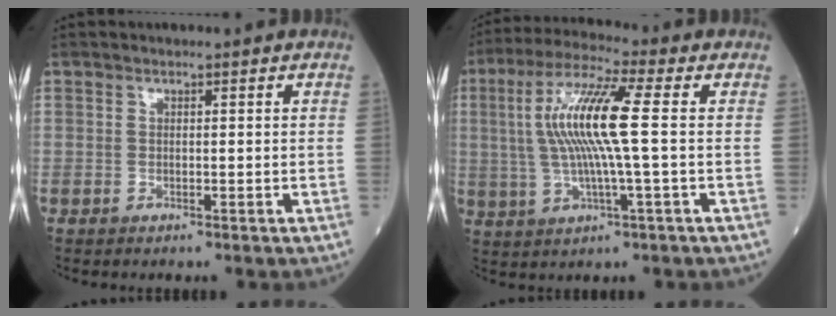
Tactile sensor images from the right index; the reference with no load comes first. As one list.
[{"total": 12.1, "force": [1.1, 0.2, 12.0], "torque": [-0.247, 0.015, 0.017]}]